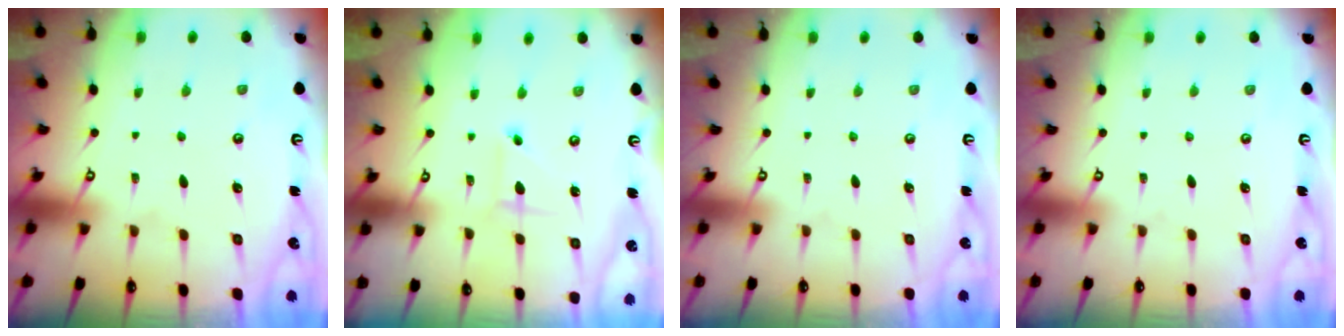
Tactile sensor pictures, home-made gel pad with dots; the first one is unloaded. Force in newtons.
{"total": 1.5, "press": 1.5, "slide": 0.1}
{"total": 0.0}
{"total": 0.0}